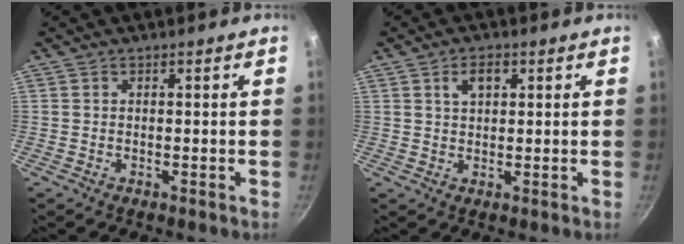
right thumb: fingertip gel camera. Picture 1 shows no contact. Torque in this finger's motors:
{"motor_torque": [-0.20, -0.34, 0.91, 0.30, 0.00]}